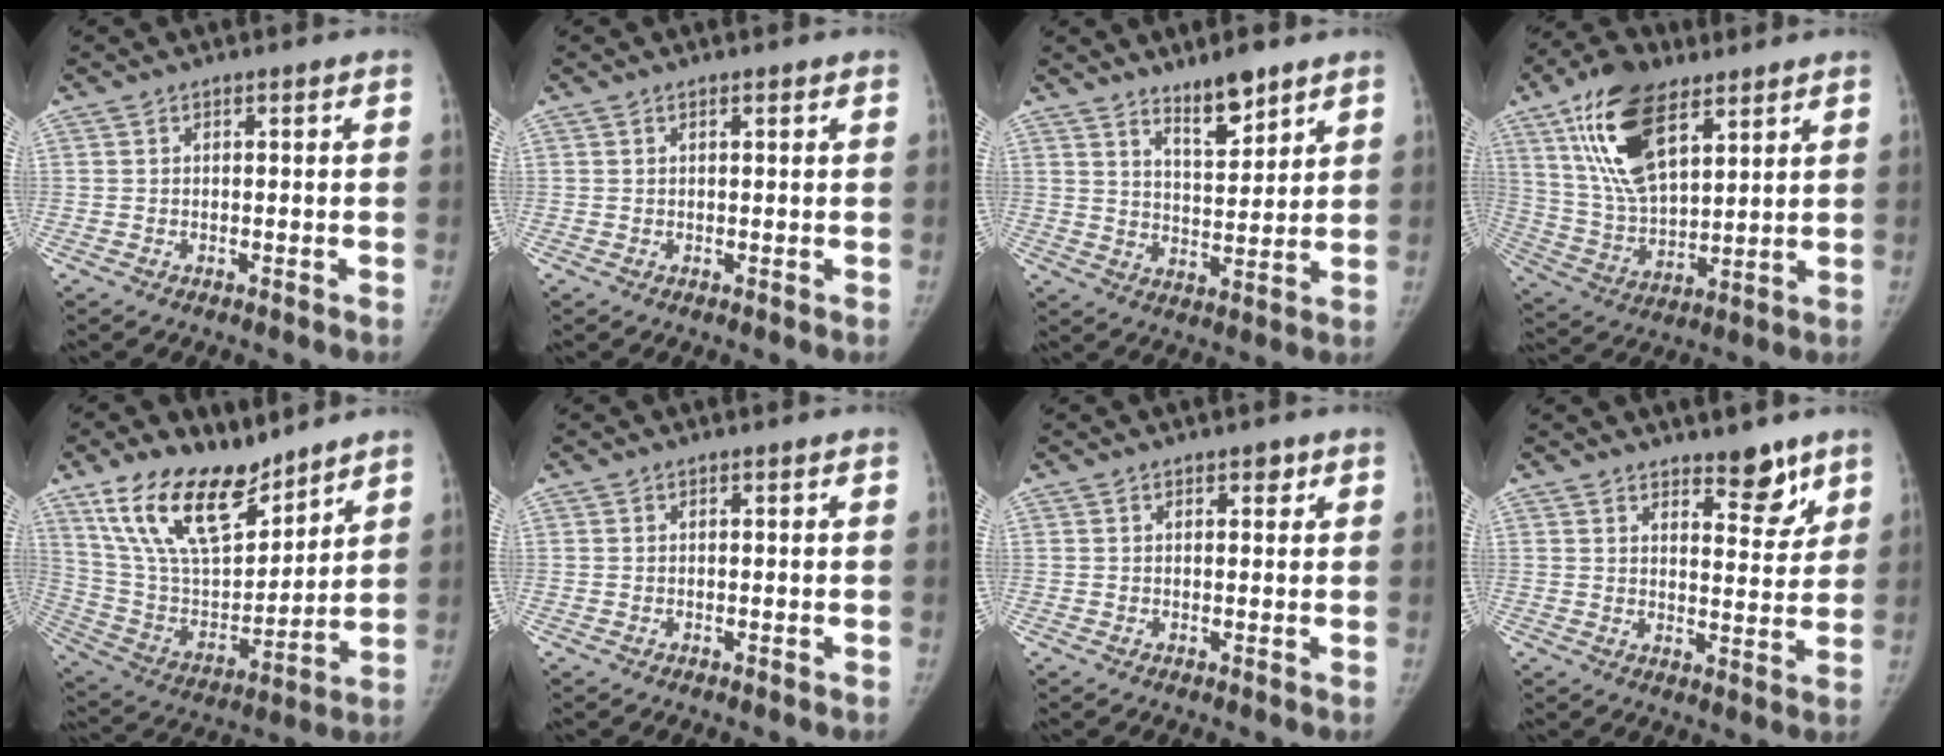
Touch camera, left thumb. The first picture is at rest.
{"total": 0.6, "force": [0.4, 0.2, 0.4], "torque": [-0.007, -0.001, 0.006]}
{"total": 7.6, "force": [5.8, 2.2, 4.5], "torque": [-0.058, -0.049, 0.099]}
{"total": 18.0, "force": [9.2, 8.6, 12.9], "torque": [-0.221, -0.027, 0.176]}
{"total": 19.3, "force": [13.6, 8.6, 10.6], "torque": [-0.151, -0.071, 0.262]}
{"total": 0.0}
{"total": 1.3, "force": [0.7, 0.8, 0.7], "torque": [0.003, -0.001, 0.006]}
{"total": 6.9, "force": [5.0, 2.7, 3.9], "torque": [-0.020, -0.037, 0.071]}